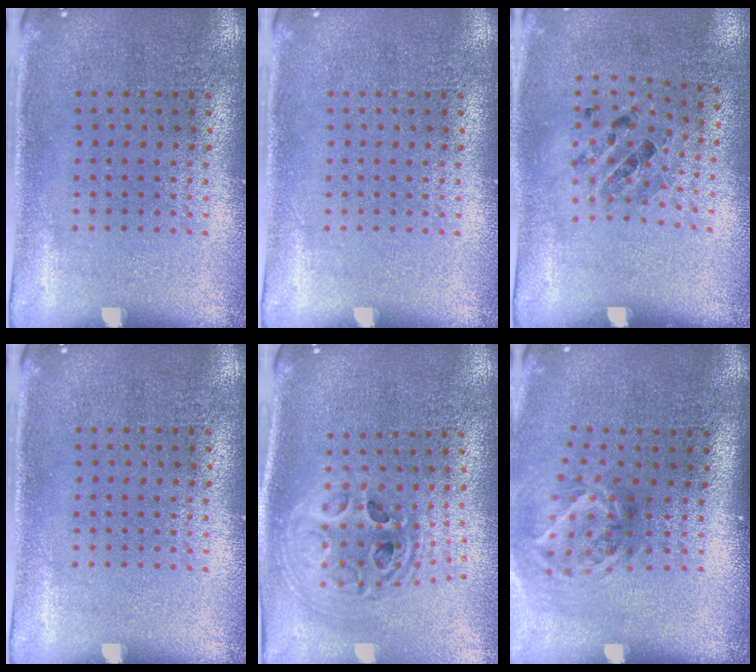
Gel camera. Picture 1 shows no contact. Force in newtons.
{"total": 0.0}
{"total": 1.0, "press": 0.8, "slide": 0.6}
{"total": 0.0}
{"total": 2.3, "press": 1.8, "slide": 1.4}
{"total": 1.9, "press": 1.2, "slide": 1.5}